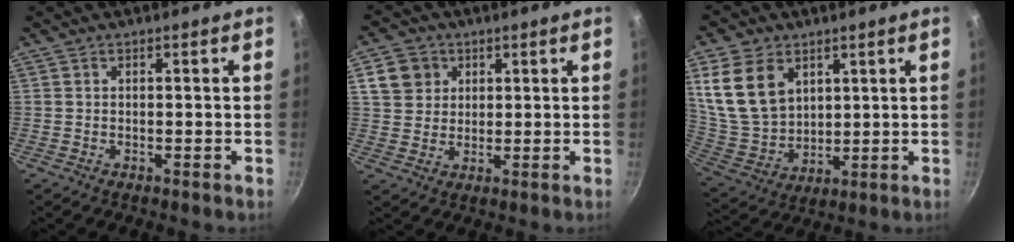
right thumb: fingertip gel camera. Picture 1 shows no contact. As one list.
[{"total": 6.2, "force": [2.1, 5.4, 2.1], "torque": [-0.010, 0.006, 0.035]}, {"total": 15.1, "force": [6.1, 10.7, 8.8], "torque": [-0.155, -0.028, 0.138]}]